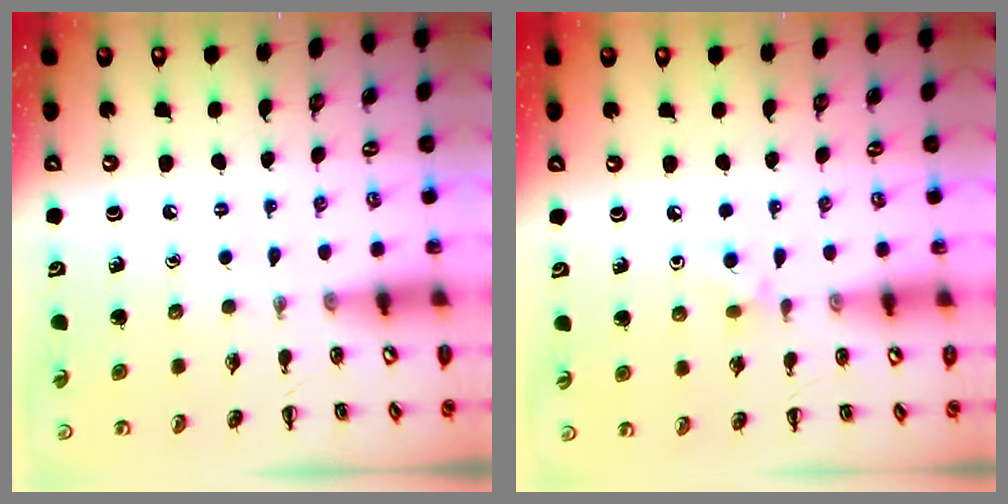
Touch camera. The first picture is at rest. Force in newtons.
{"total": 4.6, "press": 4.3, "slide": 1.5}